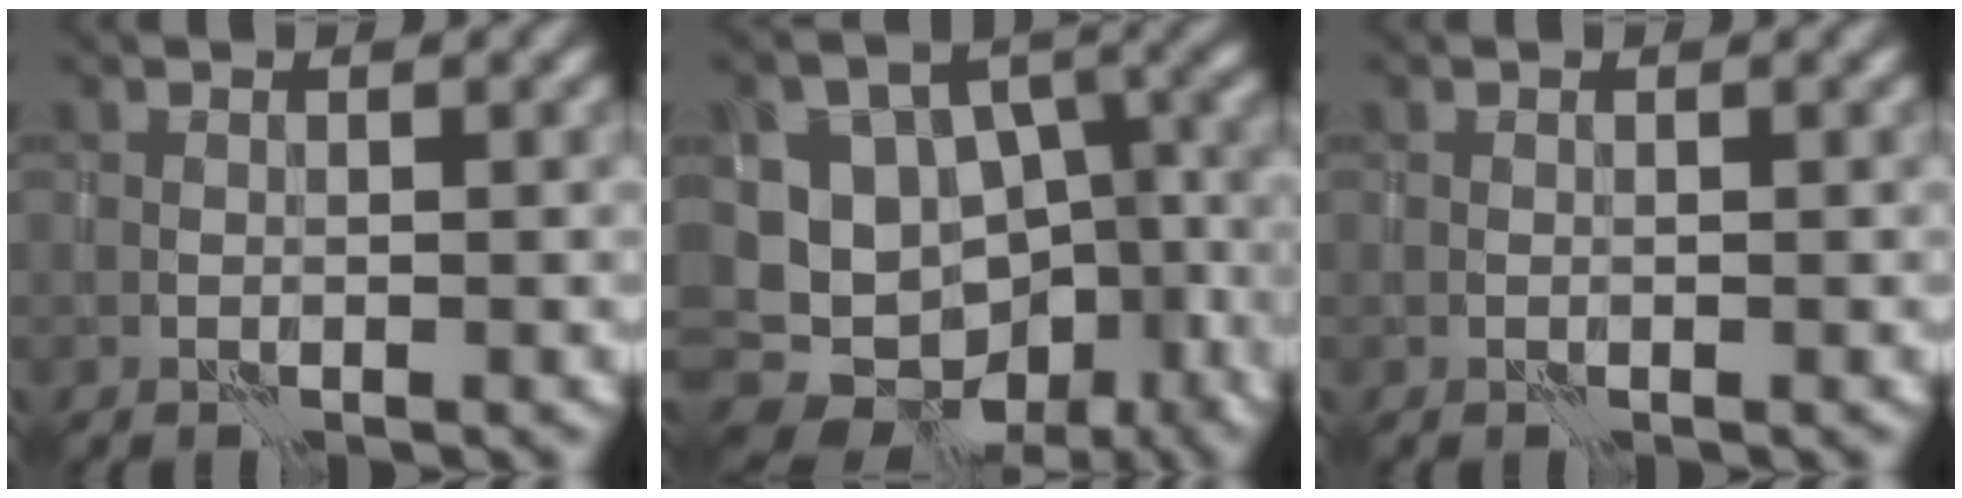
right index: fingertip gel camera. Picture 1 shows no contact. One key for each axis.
{"total": 15.2, "fx": -5.2, "fy": 12.1, "fz": 7.5, "tx": -0.113, "ty": -0.016, "tz": -0.048}
{"total": 0.0}